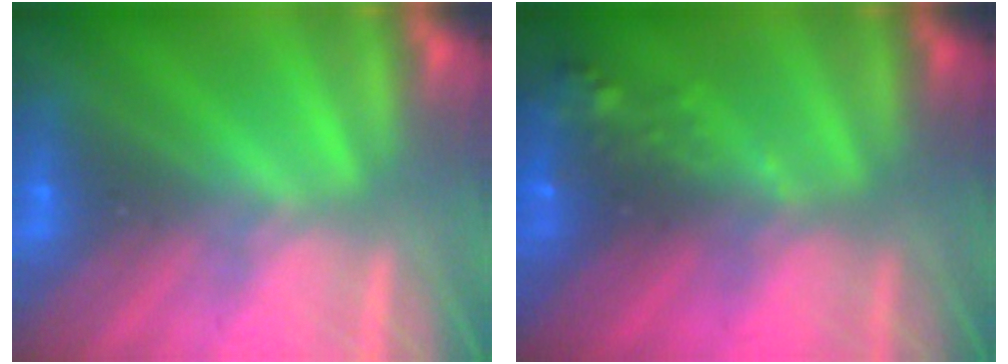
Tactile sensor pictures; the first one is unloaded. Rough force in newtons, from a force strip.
{"total": 6.6}